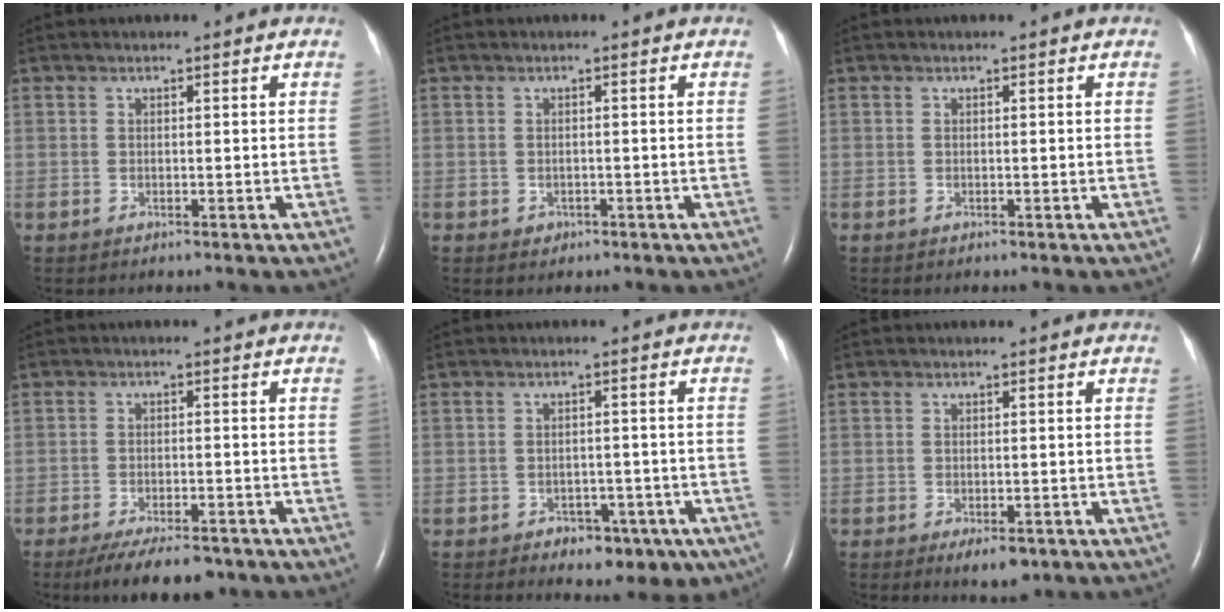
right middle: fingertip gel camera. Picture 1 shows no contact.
{"total": 1.1, "force": [-0.5, 1.0, 0.2], "torque": [-0.003, 0.004, -0.003]}
{"total": 0.0}
{"total": 8.9, "force": [-7.0, 2.7, 4.8], "torque": [-0.073, -0.010, -0.106]}
{"total": 6.8, "force": [-4.1, 4.3, 3.1], "torque": [-0.030, 0.018, -0.048]}
{"total": 3.7, "force": [-2.1, 1.4, 2.6], "torque": [-0.038, -0.003, -0.023]}